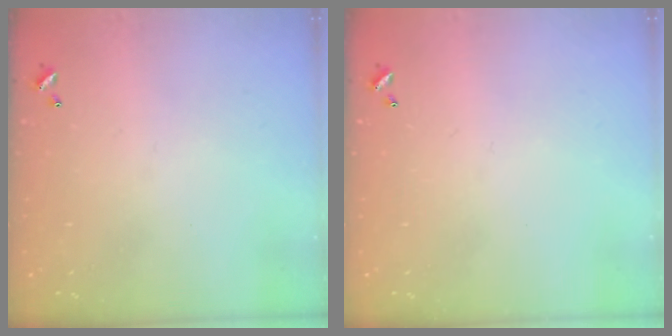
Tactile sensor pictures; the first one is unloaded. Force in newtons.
{"total": 0.0}